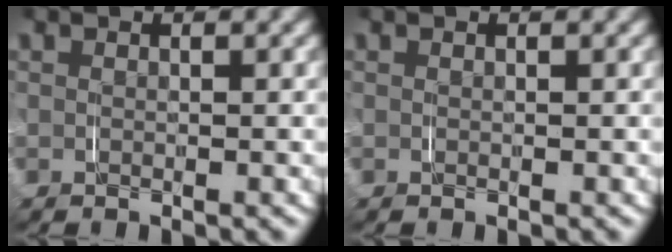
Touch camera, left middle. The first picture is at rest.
{"total": 0.0}